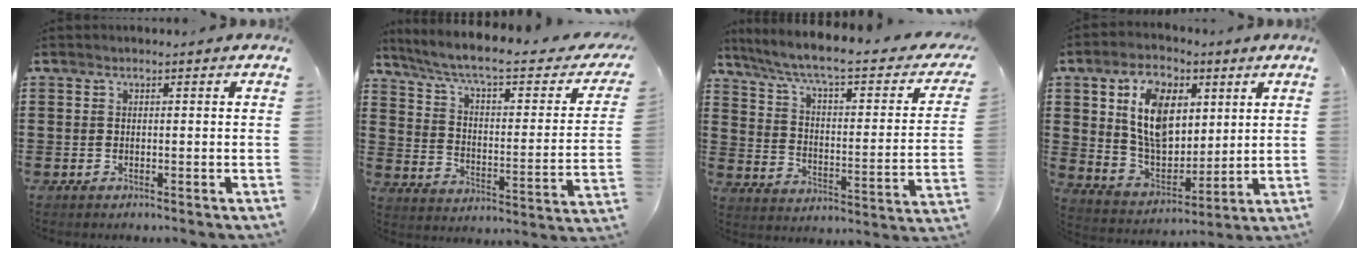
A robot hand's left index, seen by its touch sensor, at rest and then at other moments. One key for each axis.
{"total": 7.0, "fx": 5.4, "fy": 0.7, "fz": 4.5, "tx": -0.109, "ty": -0.038, "tz": 0.085}
{"total": 6.9, "fx": 5.2, "fy": 0.5, "fz": 4.6, "tx": -0.110, "ty": -0.040, "tz": 0.080}
{"total": 10.7, "fx": 4.1, "fy": 6.9, "fz": 7.1, "tx": -0.157, "ty": 0.006, "tz": 0.072}